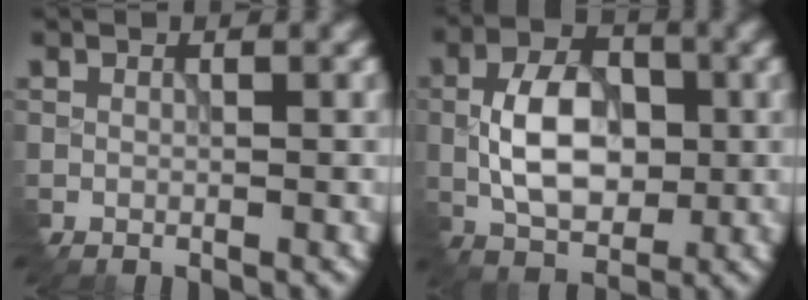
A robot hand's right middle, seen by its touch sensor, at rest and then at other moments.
{"total": 6.8, "force": [-0.9, 4.1, 5.3], "torque": [-0.103, 0.004, -0.021]}